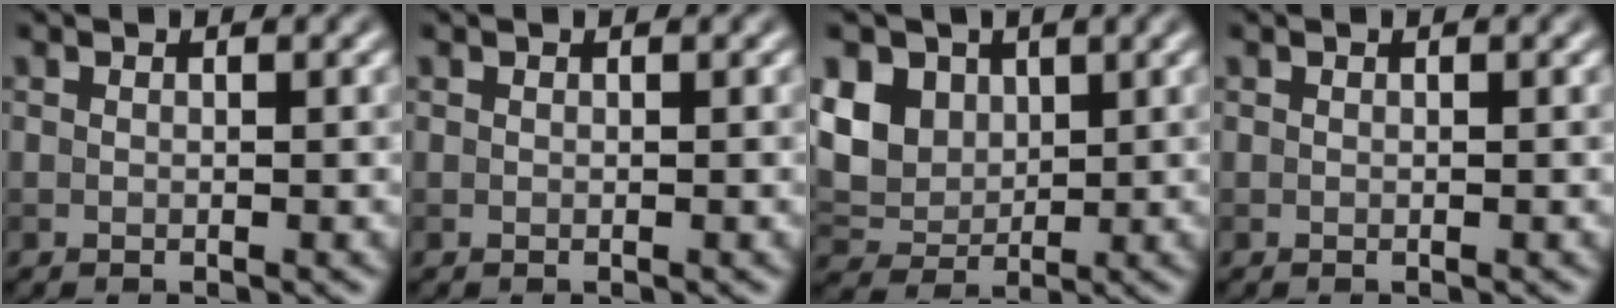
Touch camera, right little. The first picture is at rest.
{"total": 0.0}
{"total": 6.3, "force": [2.2, 4.8, 3.4], "torque": [-0.098, 0.016, 0.038]}
{"total": 0.0}